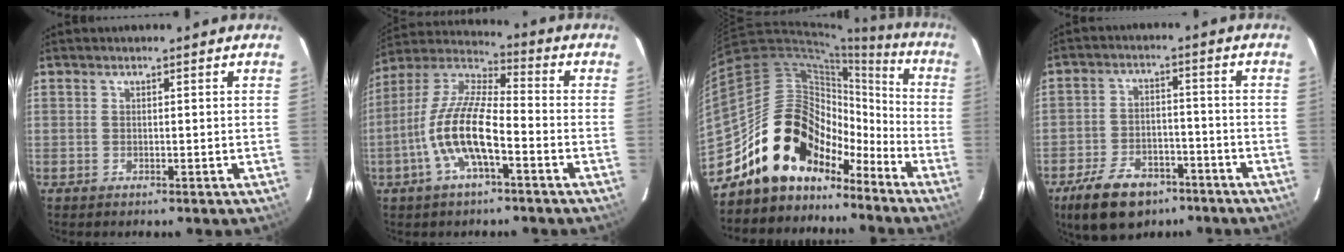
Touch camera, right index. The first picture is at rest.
{"total": 13.6, "force": [-5.0, 4.0, 12.0], "torque": [-0.246, 0.000, -0.101]}
{"total": 19.7, "force": [-13.0, 12.7, 7.6], "torque": [-0.139, 0.059, -0.212]}
{"total": 13.3, "force": [-8.9, 7.4, 6.6], "torque": [-0.156, 0.002, -0.140]}